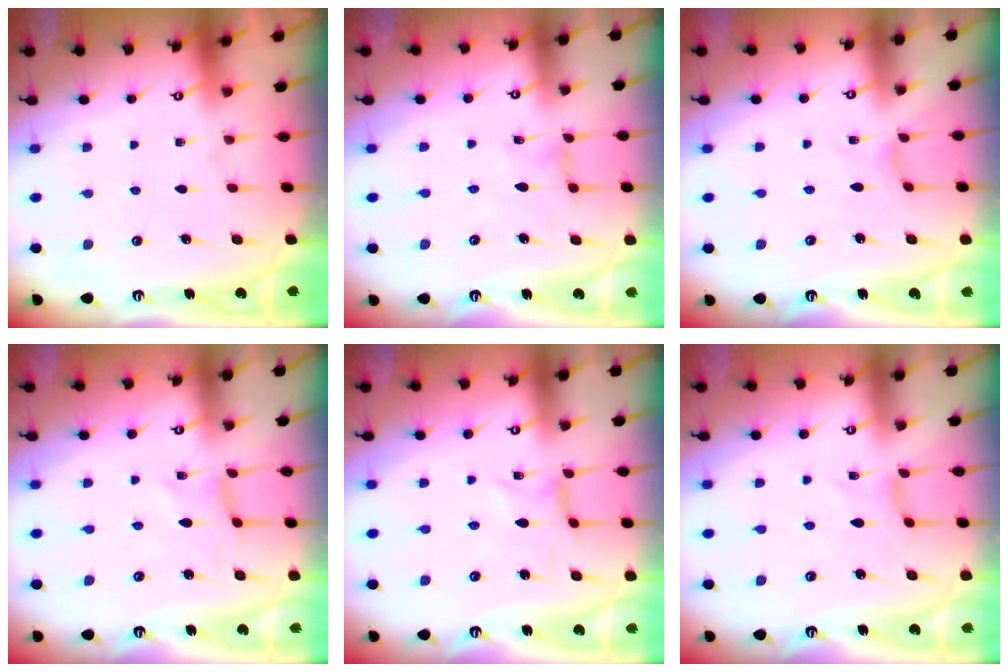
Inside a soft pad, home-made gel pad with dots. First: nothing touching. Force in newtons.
{"total": 0.6, "press": 0.6, "slide": 0.3}
{"total": 0.0}
{"total": 0.0}
{"total": 0.0}
{"total": 0.0}